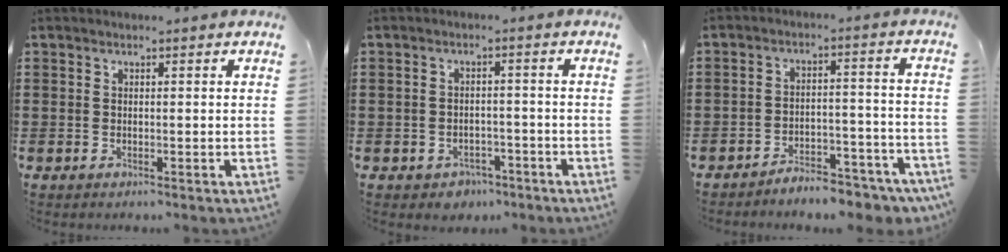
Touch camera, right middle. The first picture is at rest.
{"total": 2.2, "force": [-1.9, 1.1, 0.0], "torque": [-0.008, 0.002, -0.042]}
{"total": 5.1, "force": [-5.0, 0.3, 0.6], "torque": [-0.012, 0.008, -0.103]}